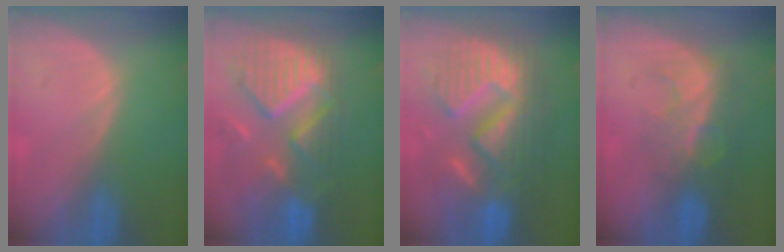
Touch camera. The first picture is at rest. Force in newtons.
{"total": 12.2, "press": 10.5, "slide": 6.2}
{"total": 12.9, "press": 12.8, "slide": 1.4}
{"total": 8.2, "press": 7.0, "slide": 4.2}